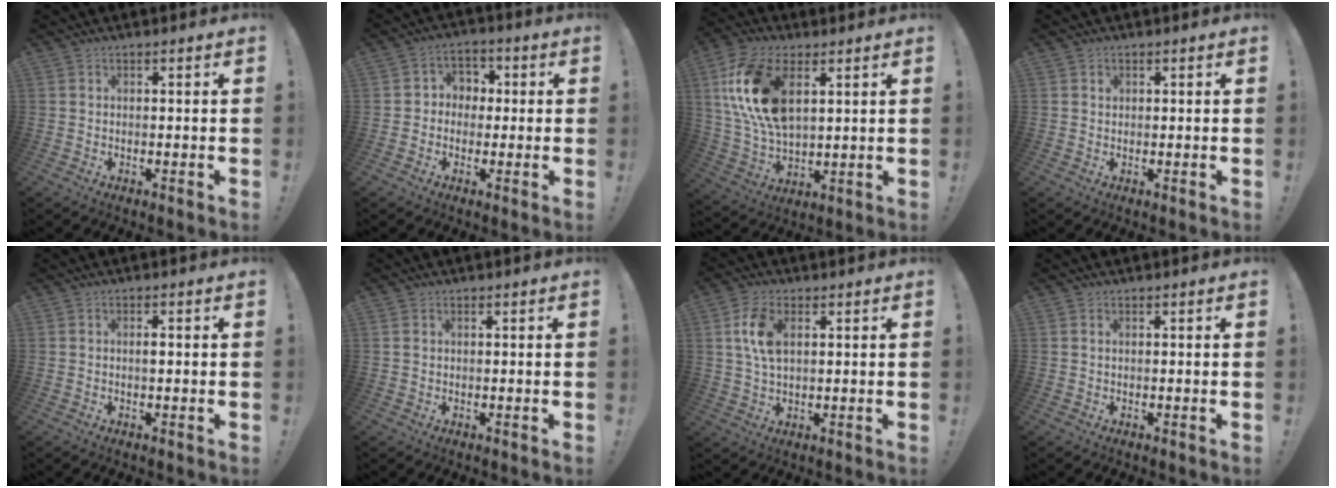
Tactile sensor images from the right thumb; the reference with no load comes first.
{"total": 5.5, "force": [-1.1, 5.2, 1.6], "torque": [-0.028, 0.022, -0.015]}
{"total": 18.5, "force": [6.7, 10.4, 13.8], "torque": [-0.287, -0.018, 0.120]}
{"total": 0.7, "force": [0.3, 0.6, 0.0], "torque": [0.005, -0.001, 0.005]}
{"total": 1.1, "force": [-0.2, 0.3, 1.1], "torque": [-0.018, 0.001, -0.006]}
{"total": 0.6, "force": [0.4, 0.4, 0.3], "torque": [-0.011, 0.003, 0.008]}
{"total": 8.7, "force": [2.6, 4.9, 6.7], "torque": [-0.131, 0.001, 0.046]}
{"total": 0.6, "force": [0.2, 0.1, 0.5], "torque": [-0.013, 0.002, 0.004]}